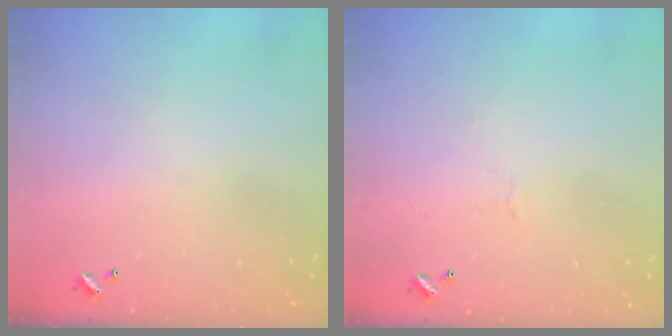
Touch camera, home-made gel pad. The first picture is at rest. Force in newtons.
{"total": 0.6, "press": 0.2, "slide": 0.6}